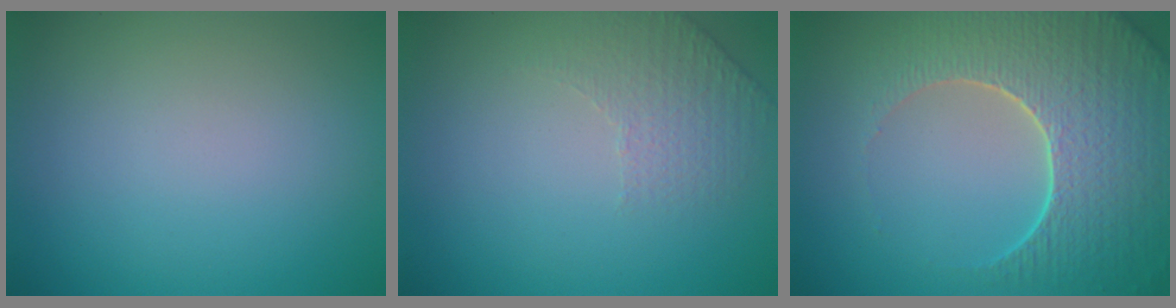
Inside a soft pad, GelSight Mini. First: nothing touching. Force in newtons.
{"total": 1.5, "press": 1.0, "slide": 1.1}
{"total": 7.6, "press": 5.9, "slide": 4.8}